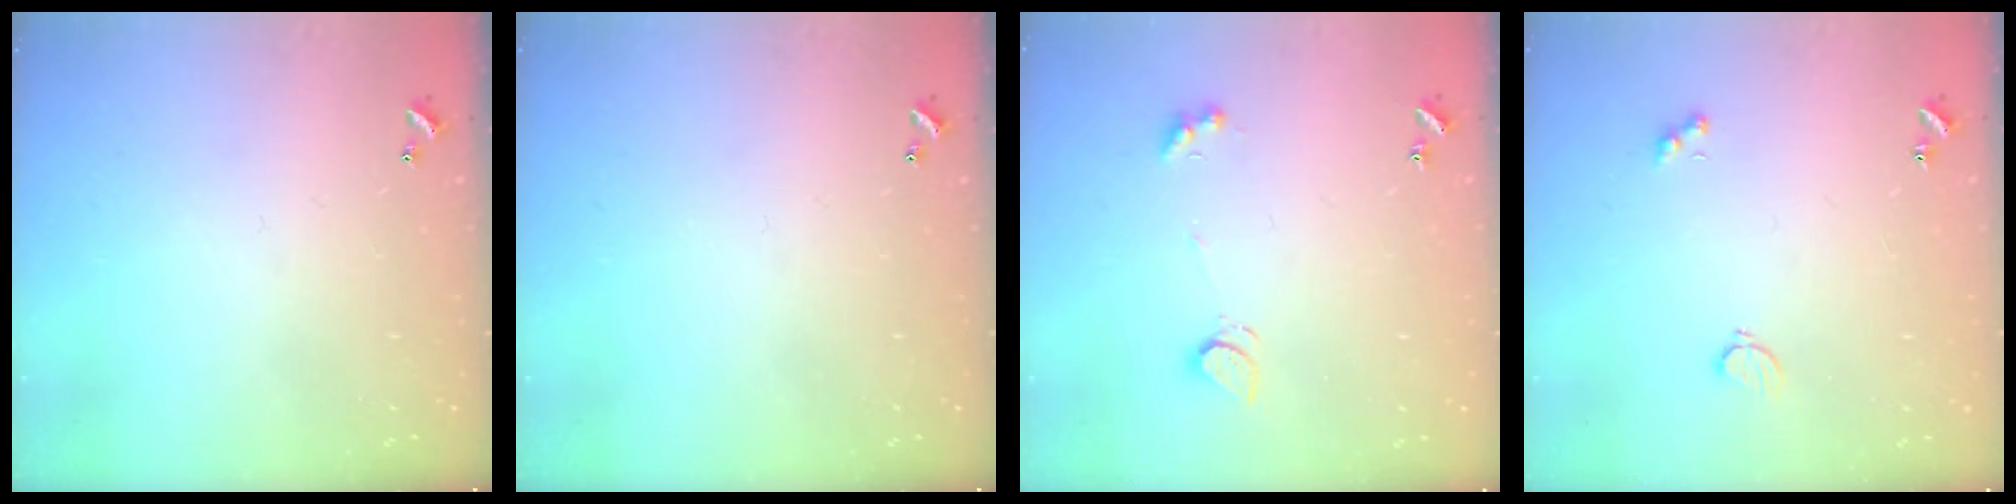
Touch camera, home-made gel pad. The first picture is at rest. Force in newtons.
{"total": 0.0}
{"total": 3.2, "press": 3.1, "slide": 0.7}
{"total": 3.3, "press": 3.2, "slide": 1.0}